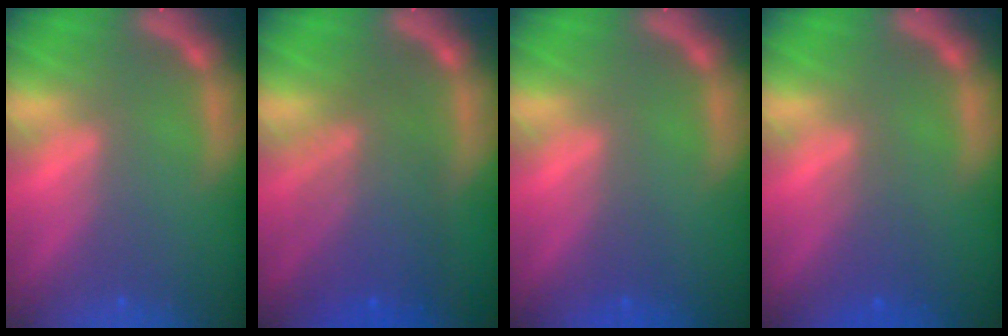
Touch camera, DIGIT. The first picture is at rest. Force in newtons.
{"total": 7.0}
{"total": 1.0}
{"total": 1.9}